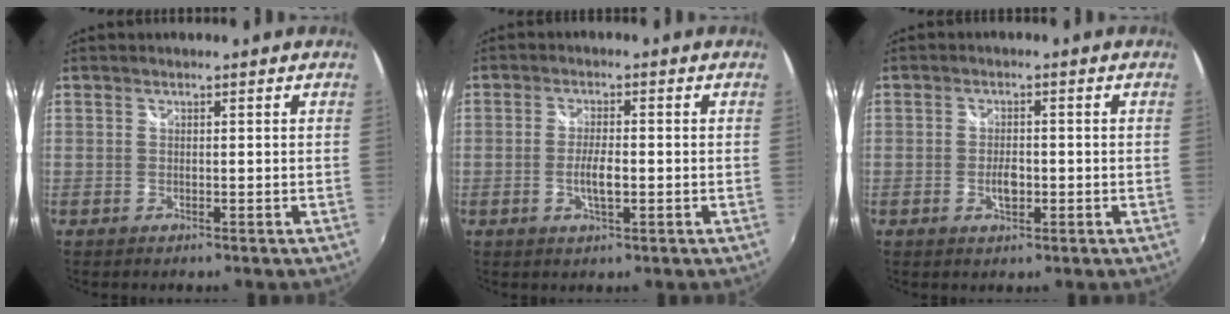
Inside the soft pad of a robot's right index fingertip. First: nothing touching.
{"total": 2.0, "force": [-0.4, 0.7, 1.9], "torque": [-0.035, -0.004, -0.007]}
{"total": 3.1, "force": [-0.8, 1.7, 2.5], "torque": [-0.043, -0.001, -0.015]}